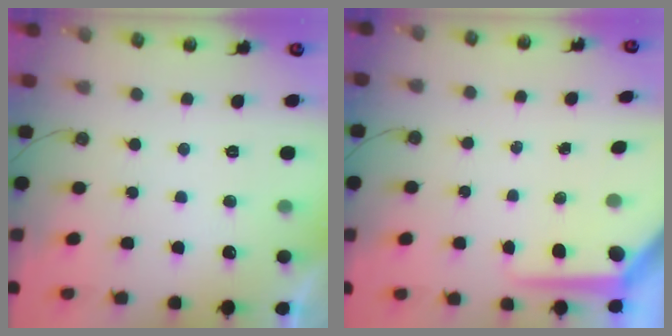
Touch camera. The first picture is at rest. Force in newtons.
{"total": 7.5, "press": 7.5, "slide": 0.5}